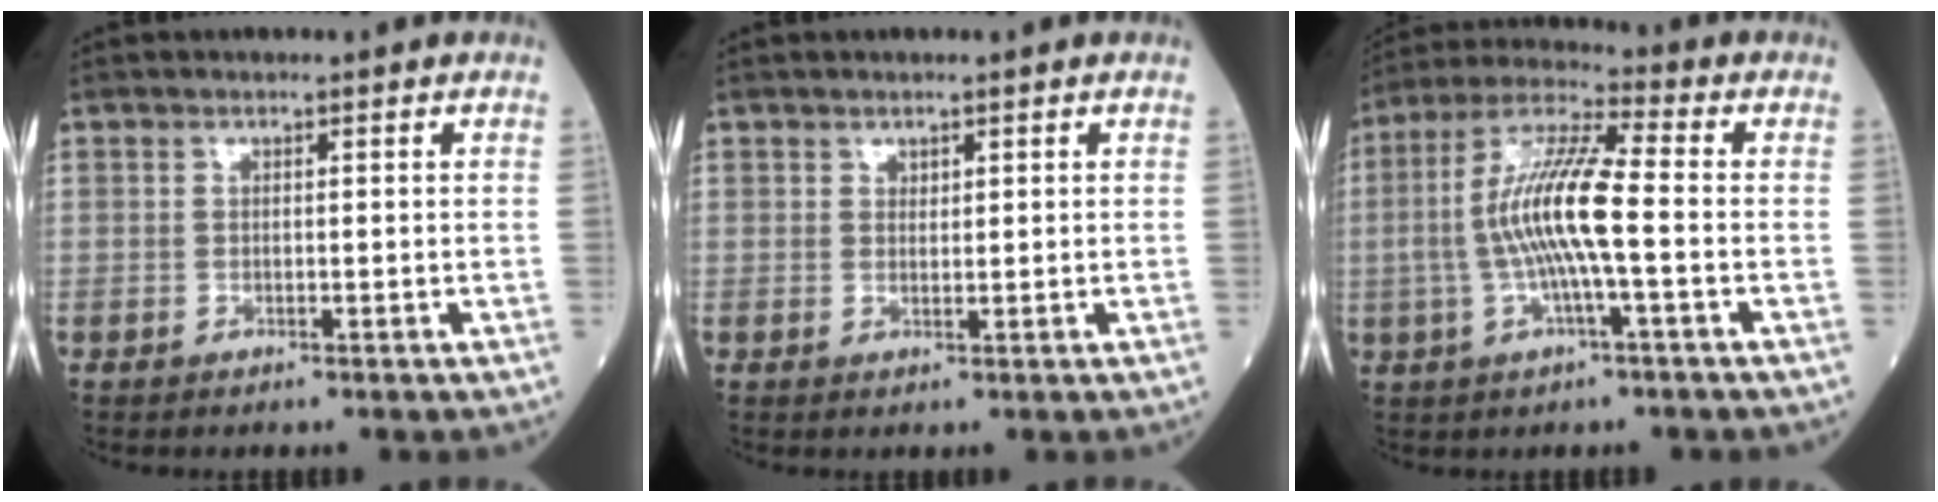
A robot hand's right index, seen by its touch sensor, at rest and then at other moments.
{"total": 1.4, "force": [0.6, 1.0, 0.7], "torque": [-0.020, 0.004, 0.016]}
{"total": 13.1, "force": [-1.4, 2.0, 12.9], "torque": [-0.269, 0.012, -0.029]}